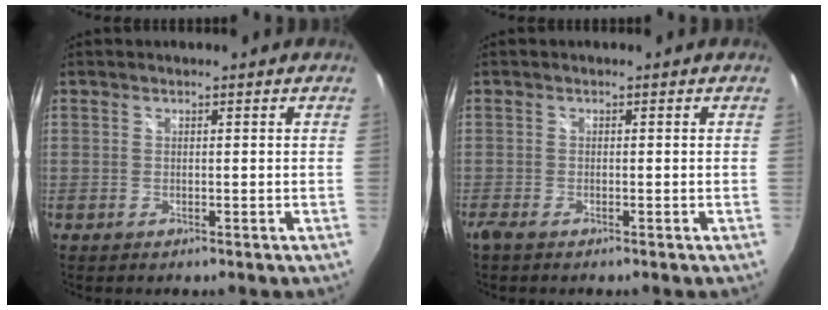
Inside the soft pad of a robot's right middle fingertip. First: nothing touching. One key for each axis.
{"total": 1.5, "fx": -1.1, "fy": 0.1, "fz": 0.9, "tx": -0.021, "ty": -0.005, "tz": -0.023}